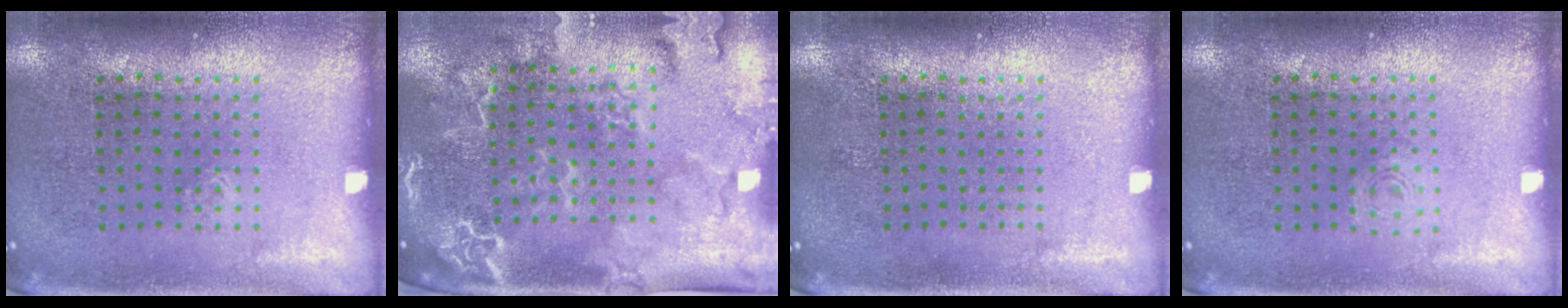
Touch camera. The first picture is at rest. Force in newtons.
{"total": 2.8, "press": 2.5, "slide": 1.4}
{"total": 0.0}
{"total": 0.7, "press": 0.7, "slide": 0.2}